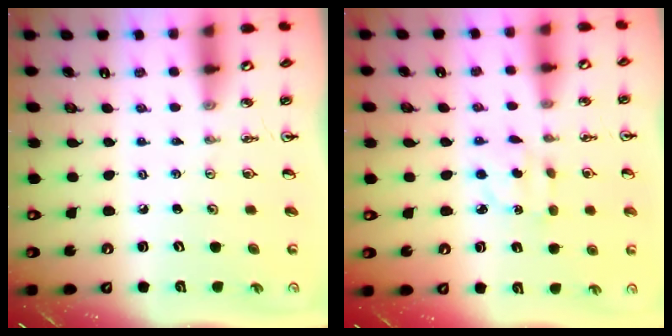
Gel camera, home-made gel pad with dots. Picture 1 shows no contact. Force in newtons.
{"total": 2.9, "press": 2.9, "slide": 0.6}